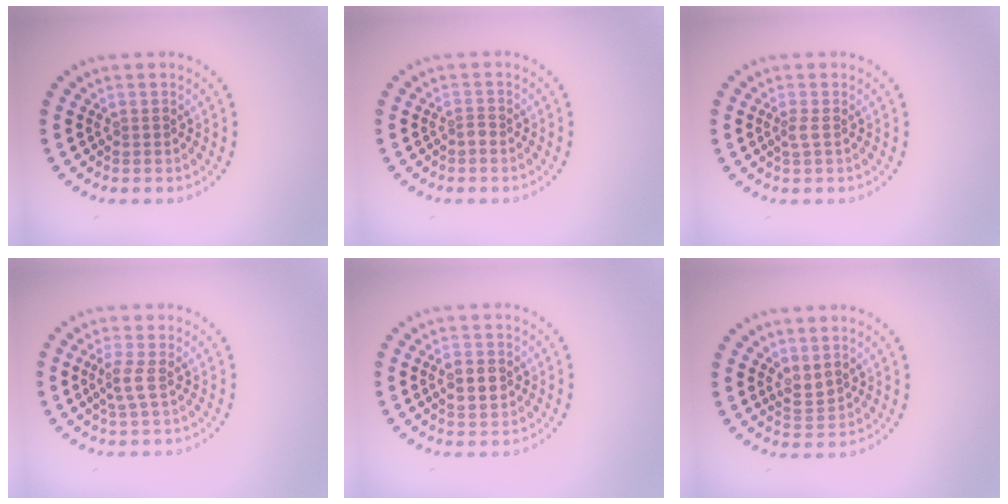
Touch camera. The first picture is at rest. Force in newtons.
{"total": 0.9, "press": 0.6, "slide": 0.7}
{"total": 0.9, "press": 0.7, "slide": 0.6}
{"total": 1.6, "press": 1.3, "slide": 1.1}
{"total": 2.5, "press": 2.5, "slide": 0.1}
{"total": 1.4, "press": 1.2, "slide": 0.8}